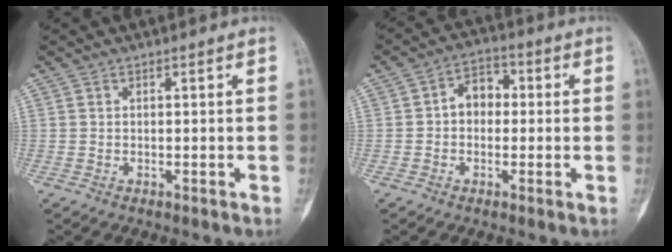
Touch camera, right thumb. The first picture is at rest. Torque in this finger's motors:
{"motor_torque": [0.84, 0.69, 0.43, -0.05, 0.00]}